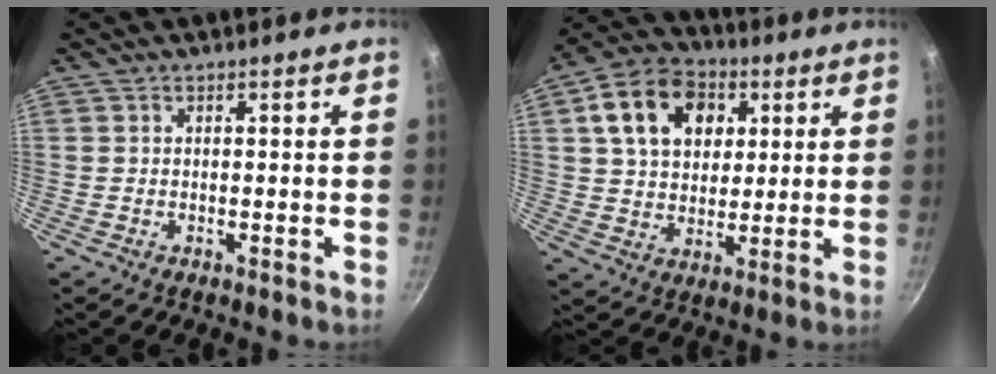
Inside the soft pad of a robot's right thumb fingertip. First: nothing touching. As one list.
[{"total": 15.5, "force": [5.0, 11.3, 9.3], "torque": [-0.131, 0.005, 0.074]}]